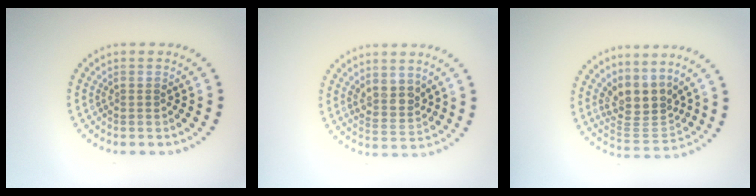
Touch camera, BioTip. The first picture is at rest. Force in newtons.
{"total": 2.4, "press": 2.1, "slide": 1.2}
{"total": 4.0, "press": 3.0, "slide": 2.5}